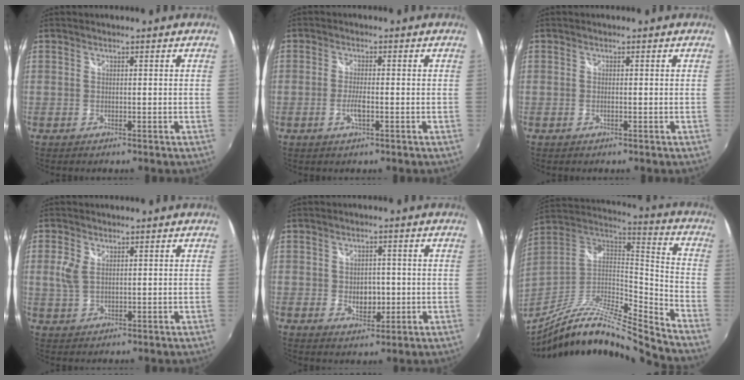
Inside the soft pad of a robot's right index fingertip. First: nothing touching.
{"total": 3.2, "force": [-1.1, 0.6, 2.9], "torque": [-0.061, -0.004, -0.021]}
{"total": 0.7, "force": [-0.1, 0.0, 0.7], "torque": [-0.015, 0.000, -0.003]}
{"total": 3.8, "force": [1.0, 2.4, 2.8], "torque": [-0.062, 0.003, 0.022]}
{"total": 5.1, "force": [-0.5, 3.6, 3.7], "torque": [-0.059, -0.005, -0.004]}
{"total": 19.3, "force": [-16.6, 0.6, 9.9], "torque": [-0.172, -0.023, -0.308]}